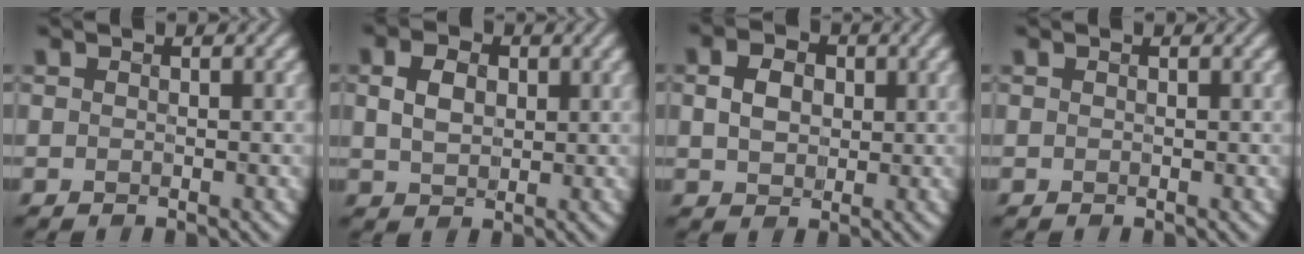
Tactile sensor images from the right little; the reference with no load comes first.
{"total": 2.6, "force": [0.1, 1.9, 1.7], "torque": [-0.046, 0.000, 0.011]}
{"total": 2.8, "force": [0.0, 2.2, 1.7], "torque": [-0.043, 0.000, 0.006]}
{"total": 0.0}